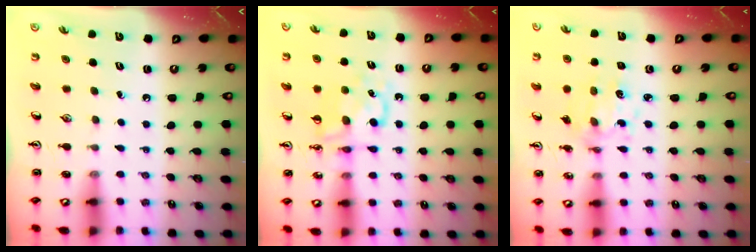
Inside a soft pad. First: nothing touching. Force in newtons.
{"total": 9.1, "press": 9.1, "slide": 1.1}
{"total": 5.6, "press": 5.4, "slide": 1.5}